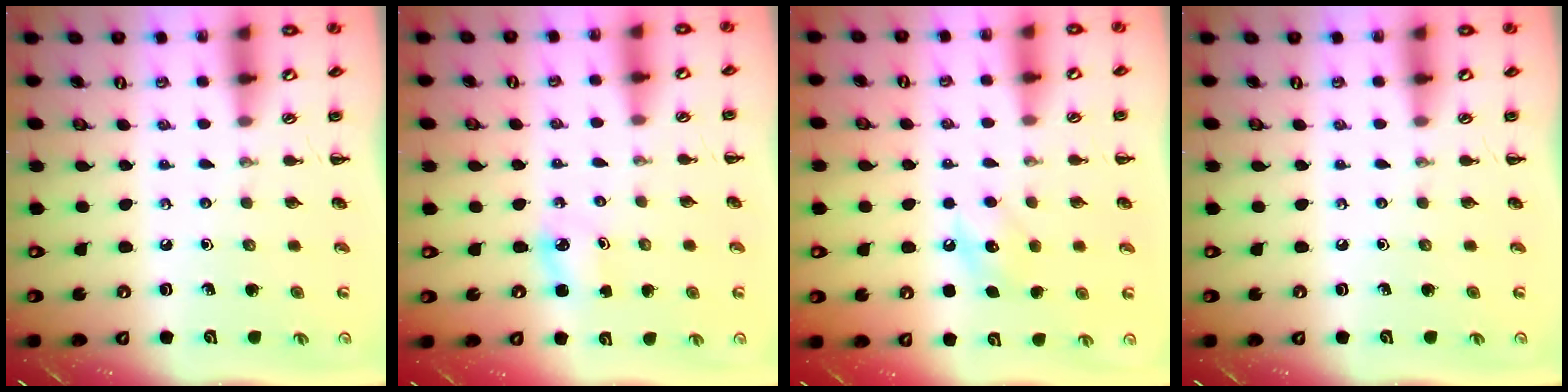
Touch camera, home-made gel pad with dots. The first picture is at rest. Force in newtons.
{"total": 2.2, "press": 2.2, "slide": 0.3}
{"total": 8.1, "press": 7.9, "slide": 1.4}
{"total": 0.0}